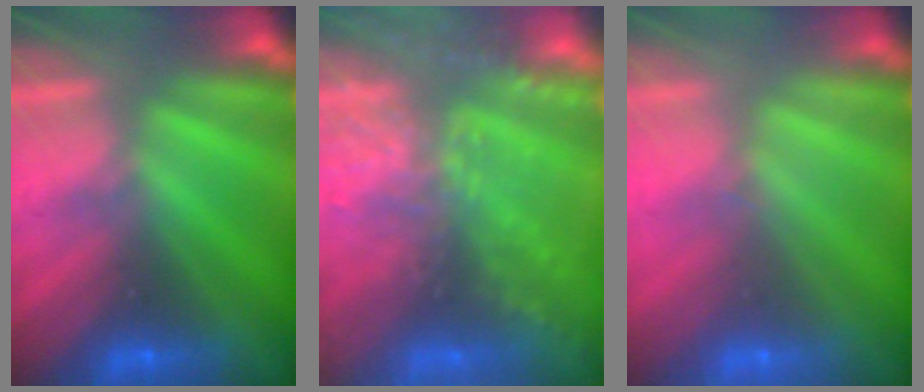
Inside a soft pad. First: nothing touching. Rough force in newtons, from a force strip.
{"total": 7.0}
{"total": 1.9}